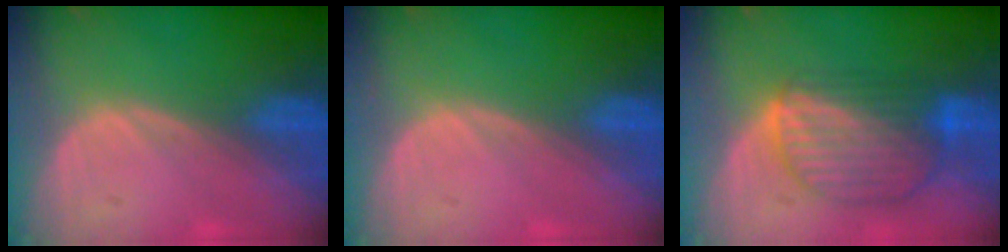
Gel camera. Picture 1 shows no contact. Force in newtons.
{"total": 0.0}
{"total": 8.7, "press": 7.6, "slide": 4.1}